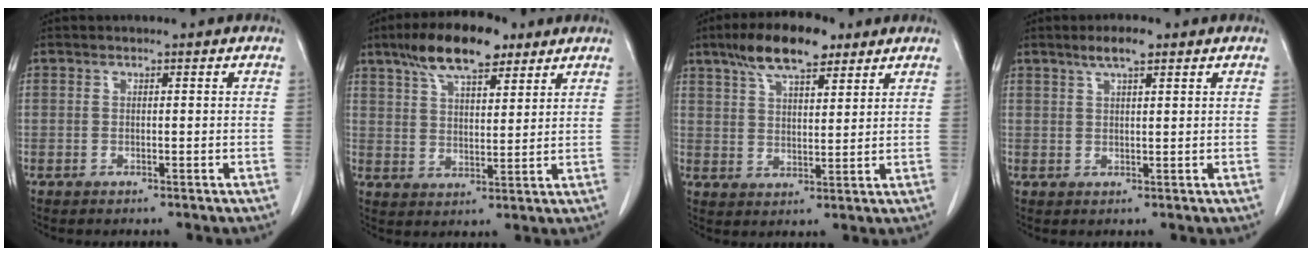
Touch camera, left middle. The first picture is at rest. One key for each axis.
{"total": 11.2, "fx": 7.6, "fy": 3.6, "fz": 7.4, "tx": -0.132, "ty": 0.015, "tz": 0.132}
{"total": 10.0, "fx": 6.9, "fy": 3.2, "fz": 6.6, "tx": -0.120, "ty": 0.014, "tz": 0.120}
{"total": 3.5, "fx": 2.4, "fy": 0.5, "fz": 2.5, "tx": -0.051, "ty": 0.004, "tz": 0.043}